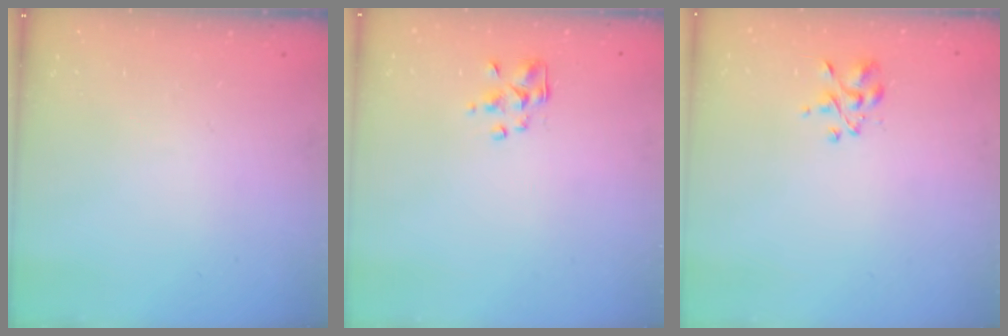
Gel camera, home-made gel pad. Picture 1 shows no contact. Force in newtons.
{"total": 2.4, "press": 2.3, "slide": 0.6}
{"total": 2.5, "press": 2.2, "slide": 1.0}